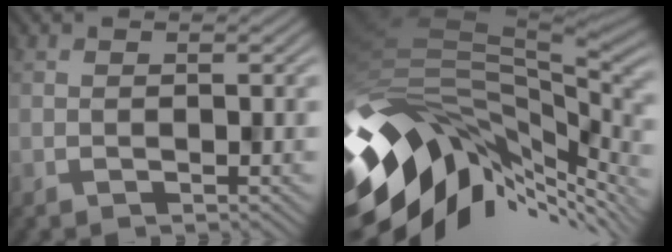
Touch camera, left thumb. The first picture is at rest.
{"total": 13.2, "force": [-4.2, 8.3, 9.3], "torque": [-0.182, -0.024, -0.074]}